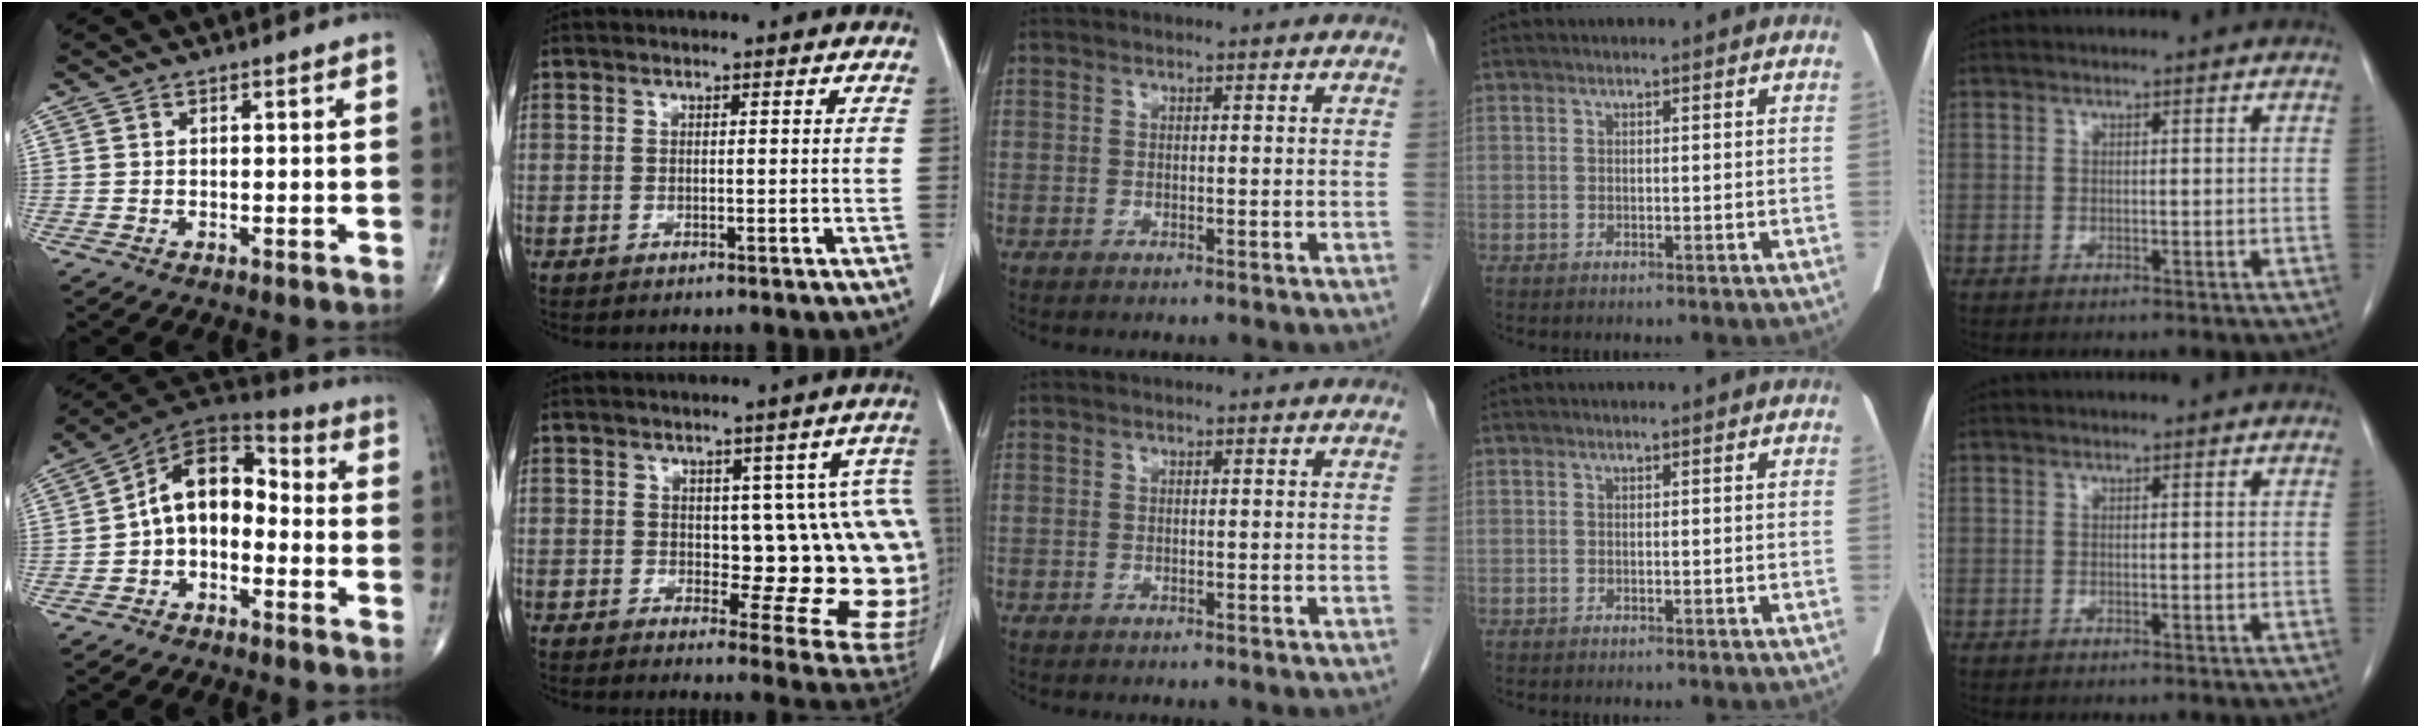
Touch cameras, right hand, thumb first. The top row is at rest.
{"thumb": {"total": 11.7, "force": [-1.8, 7.8, 8.6], "torque": [-0.112, 0.061, -0.049]}, "index": {"total": 13.8, "force": [0.5, 5.6, 12.6], "torque": [-0.102, 0.010, 0.015]}}